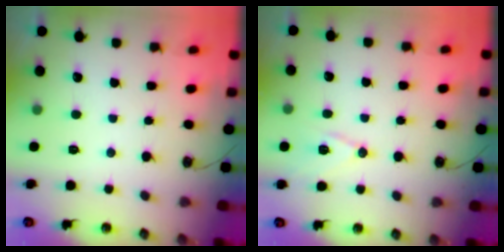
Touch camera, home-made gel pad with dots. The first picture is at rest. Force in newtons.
{"total": 10.7, "press": 10.1, "slide": 3.3}